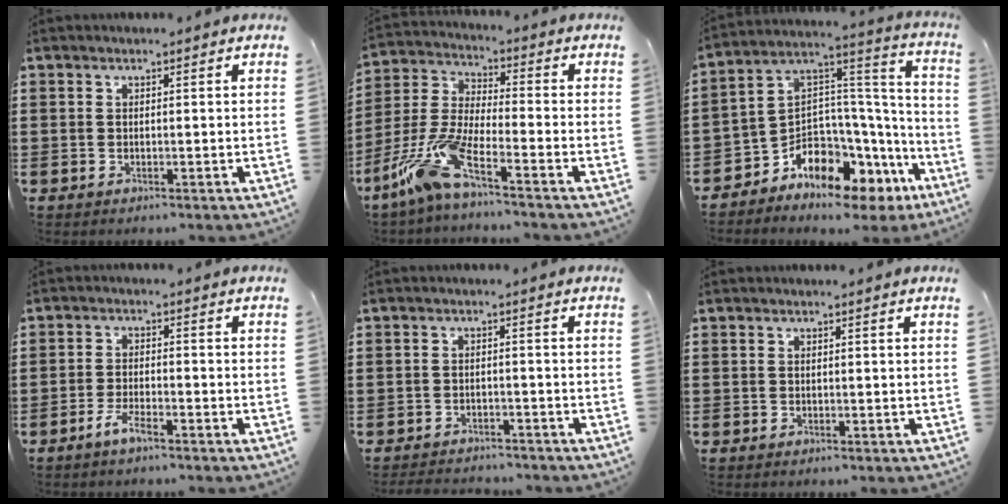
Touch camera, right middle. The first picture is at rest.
{"total": 10.2, "force": [-6.8, 1.3, 7.5], "torque": [-0.189, -0.021, -0.142]}
{"total": 5.8, "force": [-5.0, 2.7, 1.2], "torque": [-0.050, -0.034, -0.103]}
{"total": 3.2, "force": [-2.2, 0.5, 2.3], "torque": [-0.052, -0.002, -0.044]}
{"total": 2.6, "force": [-2.6, 0.2, 0.1], "torque": [-0.008, -0.003, -0.054]}
{"total": 0.0}